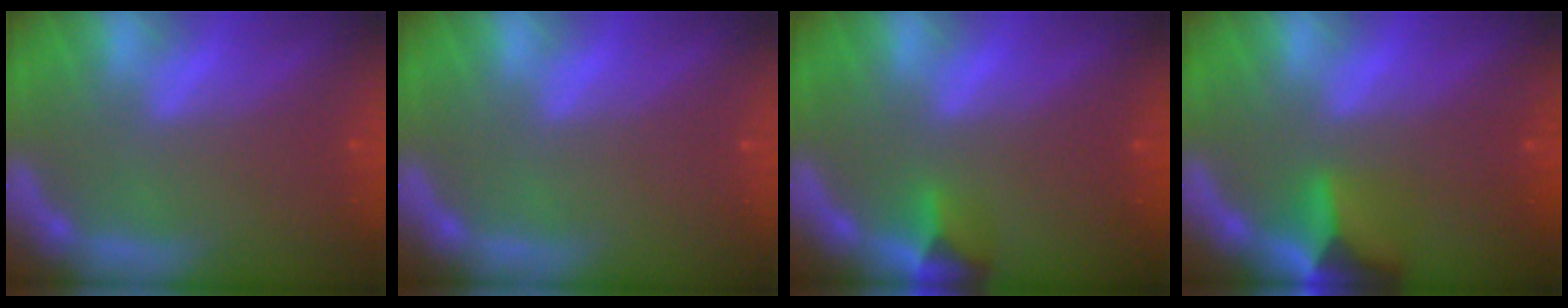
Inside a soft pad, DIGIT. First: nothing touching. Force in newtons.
{"total": 0.0}
{"total": 2.4}
{"total": 4.9}